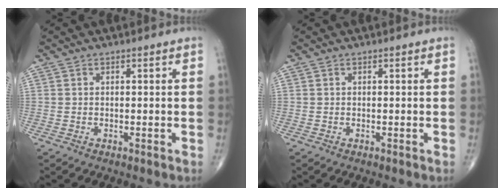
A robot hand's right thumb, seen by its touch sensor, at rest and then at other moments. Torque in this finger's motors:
{"motor_torque": [0.03, 0.07, -0.02, 0.02, 0.00]}